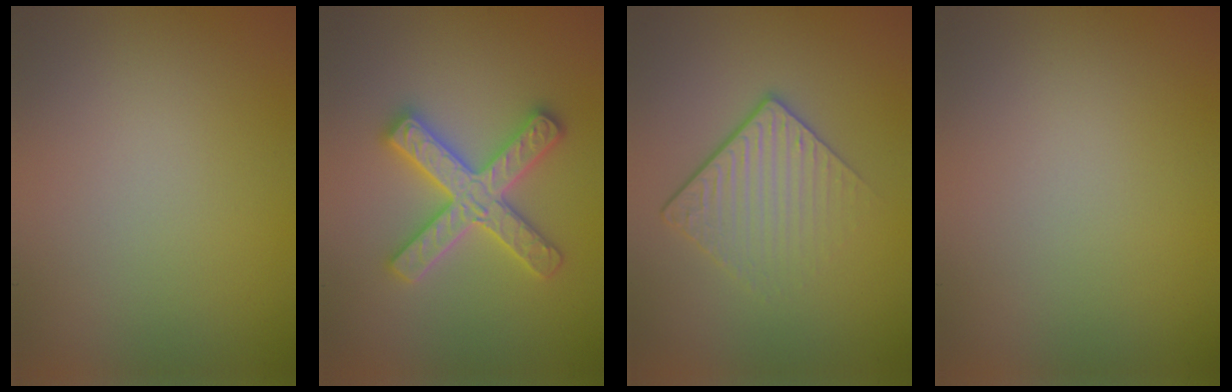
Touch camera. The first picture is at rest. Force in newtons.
{"total": 5.0, "press": 4.9, "slide": 0.8}
{"total": 4.4, "press": 2.7, "slide": 3.4}
{"total": 0.0}